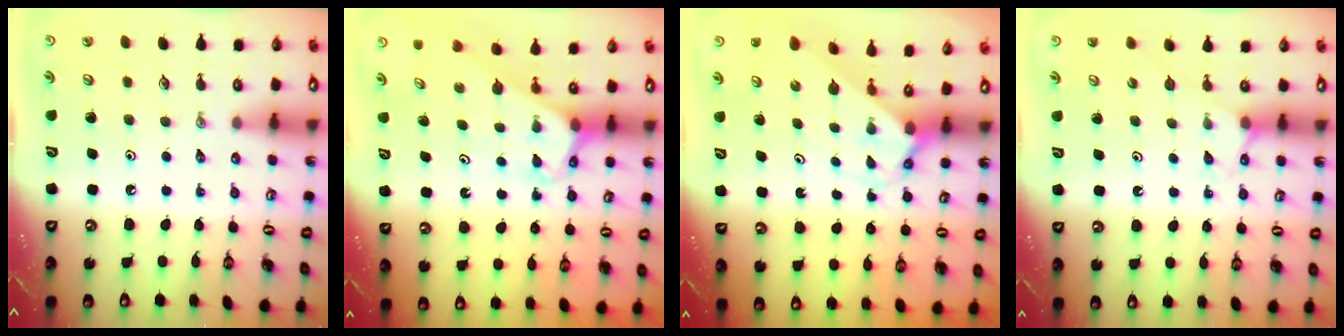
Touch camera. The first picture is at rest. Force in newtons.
{"total": 3.0, "press": 3.0, "slide": 0.2}
{"total": 2.4, "press": 2.4, "slide": 0.2}
{"total": 5.4, "press": 5.3, "slide": 0.7}